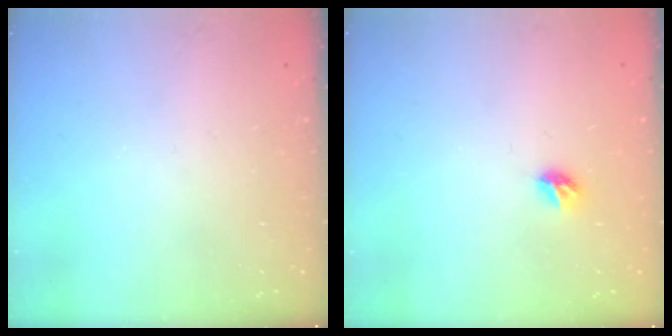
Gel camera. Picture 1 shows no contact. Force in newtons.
{"total": 5.8, "press": 5.8, "slide": 0.7}